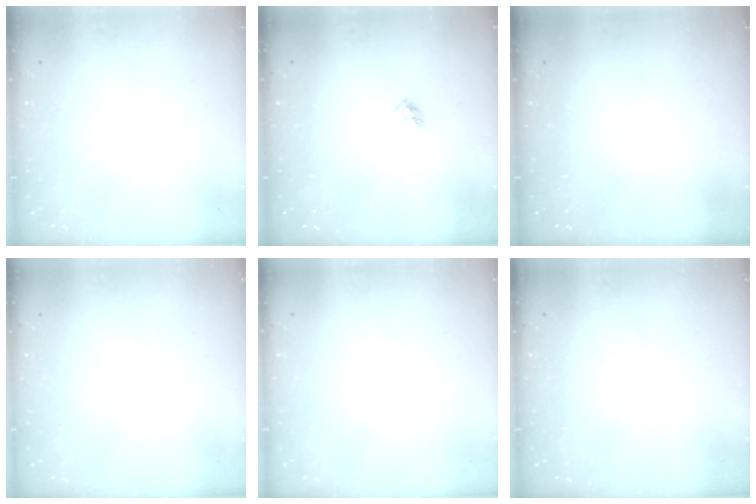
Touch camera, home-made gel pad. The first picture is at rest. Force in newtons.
{"total": 3.1, "press": 3.1, "slide": 0.4}
{"total": 0.0}
{"total": 0.0}
{"total": 0.0}
{"total": 0.0}